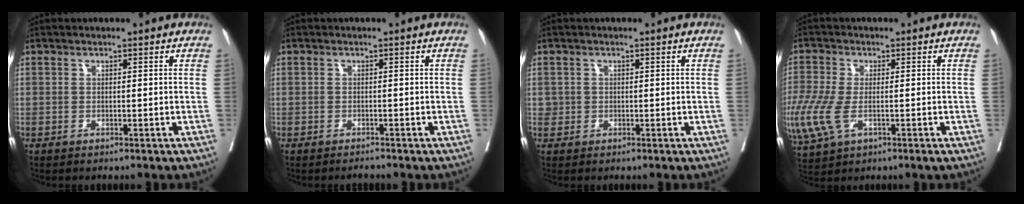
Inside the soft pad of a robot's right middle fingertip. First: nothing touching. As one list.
[{"total": 0.7, "force": [-0.7, -0.1, 0.1], "torque": [-0.005, -0.004, -0.009]}, {"total": 1.0, "force": [0.0, 1.0, 0.1], "torque": [0.008, 0.005, -0.002]}, {"total": 12.0, "force": [-3.6, 5.7, 9.9], "torque": [-0.259, -0.024, -0.063]}]